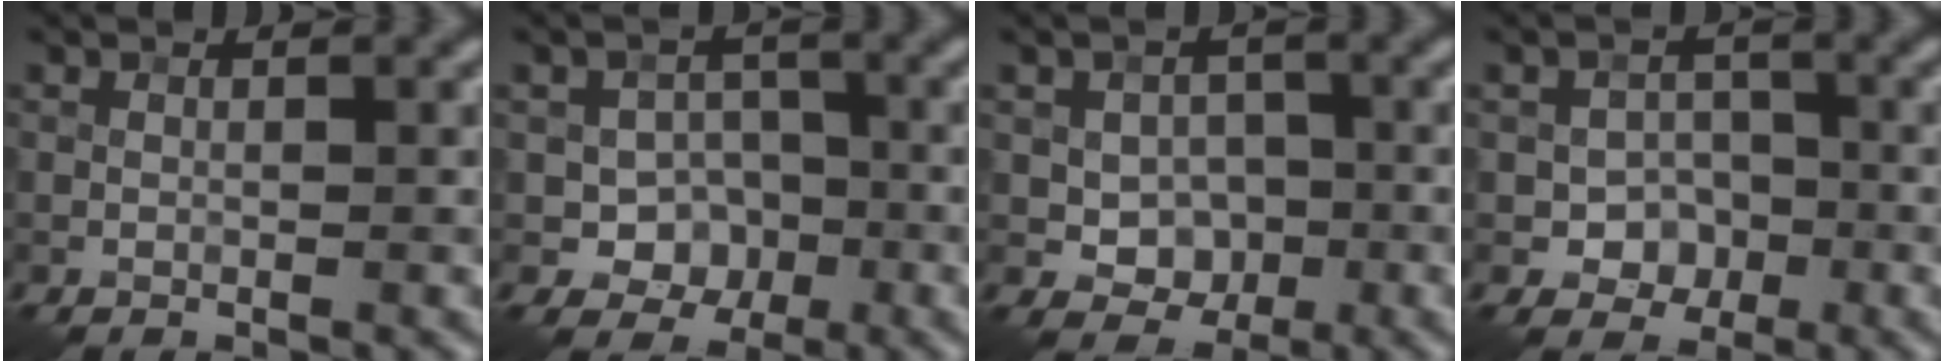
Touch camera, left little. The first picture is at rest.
{"total": 4.3, "force": [-1.1, 3.6, 2.0], "torque": [-0.006, 0.001, -0.030]}
{"total": 4.1, "force": [-0.6, 3.3, 2.2], "torque": [-0.024, -0.001, -0.013]}
{"total": 3.4, "force": [-1.1, 2.8, 1.5], "torque": [-0.010, 0.001, -0.021]}